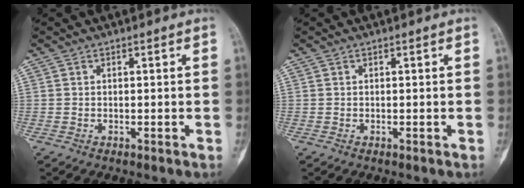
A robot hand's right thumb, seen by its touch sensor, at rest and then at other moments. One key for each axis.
{"total": 0.0}